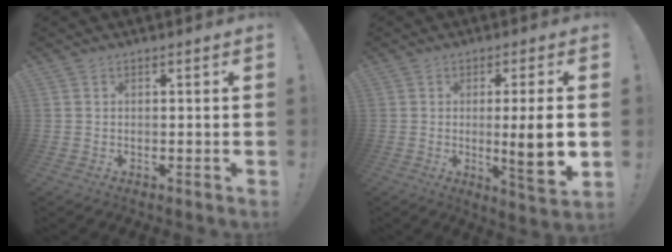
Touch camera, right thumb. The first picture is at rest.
{"total": 11.3, "force": [-0.7, 1.0, 11.2], "torque": [-0.156, -0.014, -0.016]}